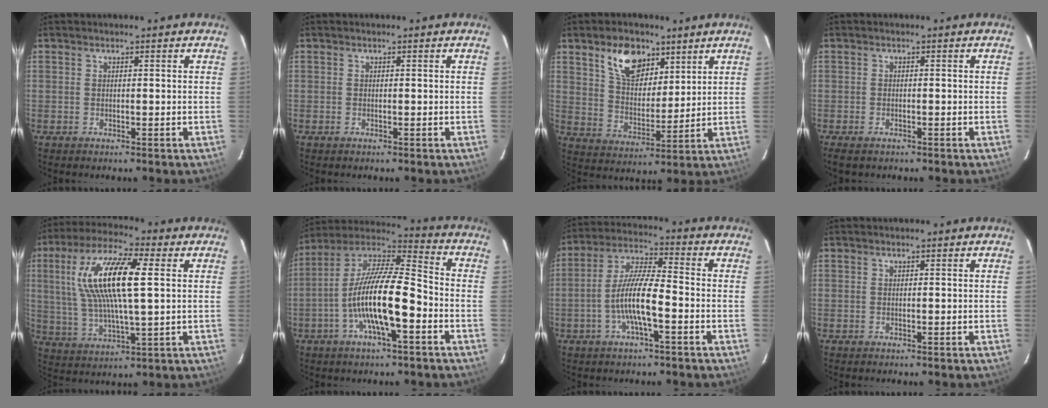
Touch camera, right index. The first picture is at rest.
{"total": 0.0}
{"total": 11.0, "force": [6.4, 6.3, 6.3], "torque": [-0.107, 0.013, 0.121]}
{"total": 3.1, "force": [-2.2, 1.5, 1.6], "torque": [-0.041, -0.009, -0.041]}
{"total": 17.0, "force": [3.7, 4.5, 16.0], "torque": [-0.310, 0.016, 0.070]}
{"total": 16.0, "force": [-5.3, 3.8, 14.6], "torque": [-0.273, -0.004, -0.106]}
{"total": 9.5, "force": [-3.4, 1.6, 8.8], "torque": [-0.183, 0.004, -0.064]}
{"total": 0.0}